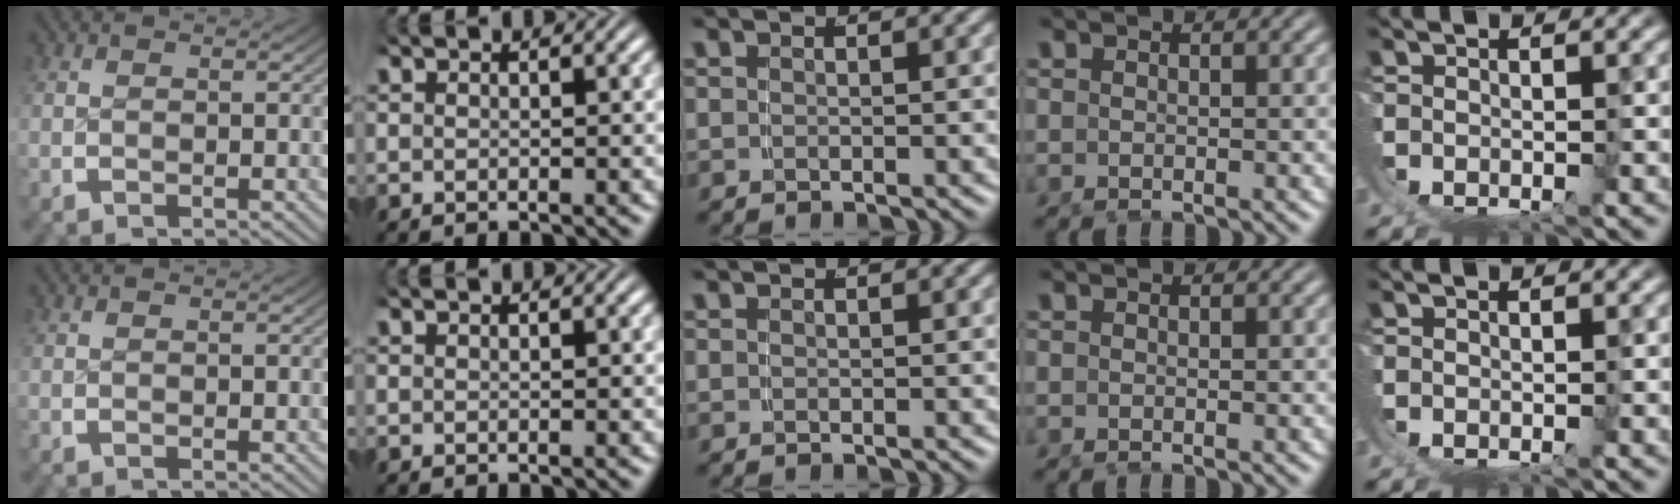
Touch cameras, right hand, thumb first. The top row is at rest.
{}